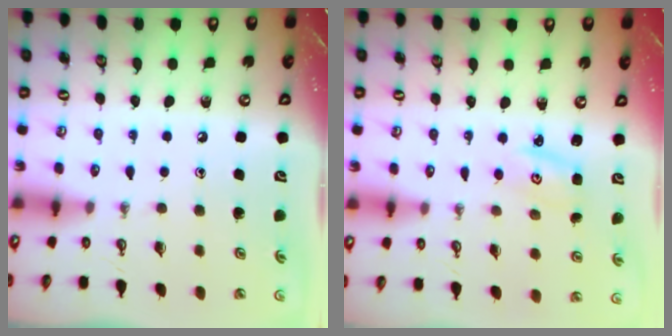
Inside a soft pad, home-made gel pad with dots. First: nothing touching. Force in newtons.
{"total": 1.6, "press": 1.5, "slide": 0.1}